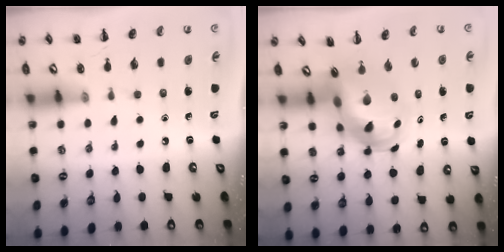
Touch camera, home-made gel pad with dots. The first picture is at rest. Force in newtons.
{"total": 5.7, "press": 5.4, "slide": 1.9}